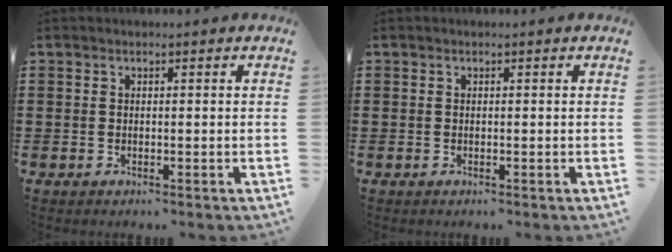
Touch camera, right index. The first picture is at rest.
{"total": 0.0}